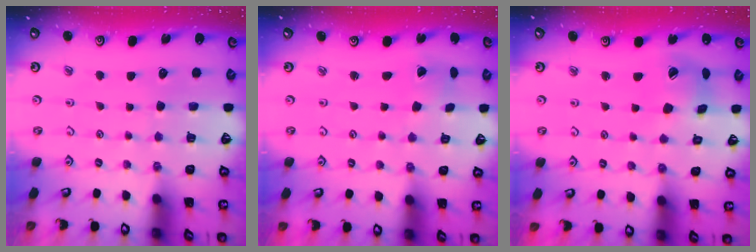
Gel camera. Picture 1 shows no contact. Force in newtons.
{"total": 2.1, "press": 2.1, "slide": 0.3}
{"total": 9.2, "press": 9.1, "slide": 1.2}